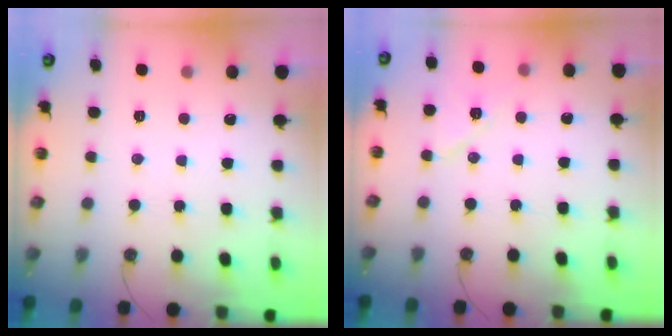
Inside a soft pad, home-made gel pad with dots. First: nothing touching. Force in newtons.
{"total": 7.9, "press": 7.9, "slide": 0.8}